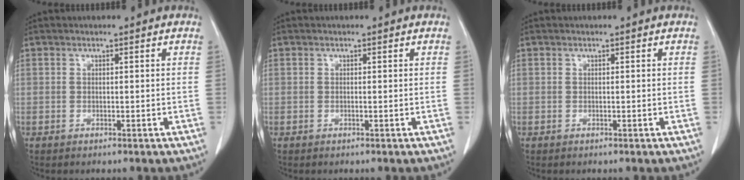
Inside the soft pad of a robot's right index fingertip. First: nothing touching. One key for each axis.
{"total": 0.0}
{"total": 0.0}